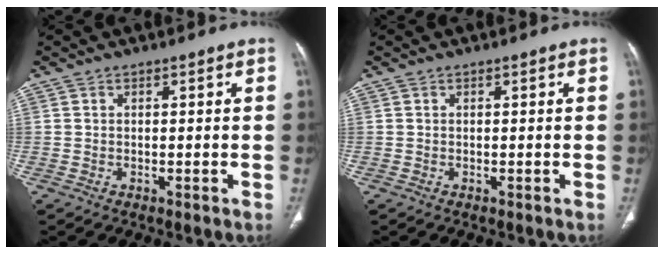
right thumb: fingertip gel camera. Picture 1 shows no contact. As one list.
[{"total": 0.0}]